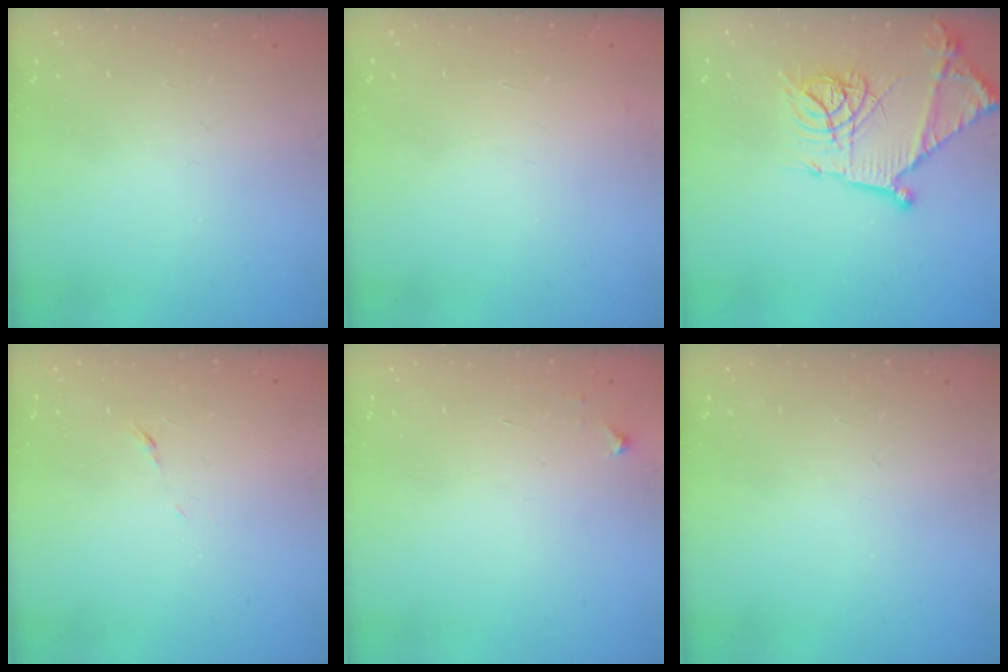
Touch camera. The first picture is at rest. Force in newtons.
{"total": 2.9, "press": 2.9, "slide": 0.1}
{"total": 16.5, "press": 16.4, "slide": 1.1}
{"total": 3.9, "press": 3.8, "slide": 0.9}
{"total": 3.3, "press": 3.2, "slide": 0.4}
{"total": 0.0}